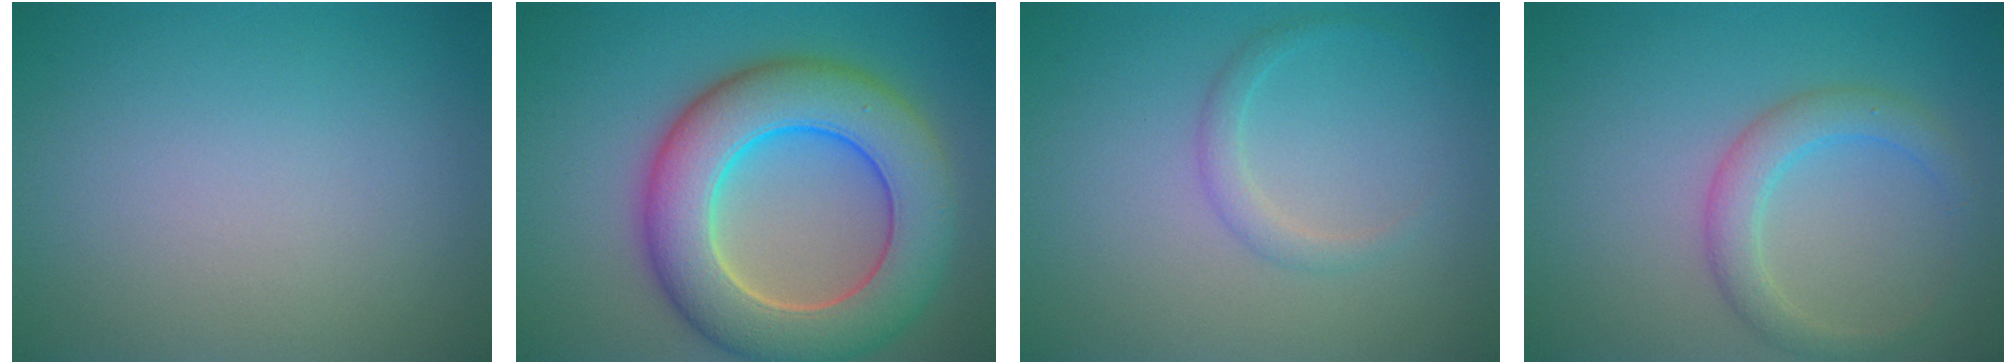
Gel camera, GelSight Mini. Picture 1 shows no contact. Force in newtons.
{"total": 10.8, "press": 10.7, "slide": 0.8}
{"total": 1.4, "press": 1.4, "slide": 0.1}
{"total": 3.0, "press": 3.0, "slide": 0.1}